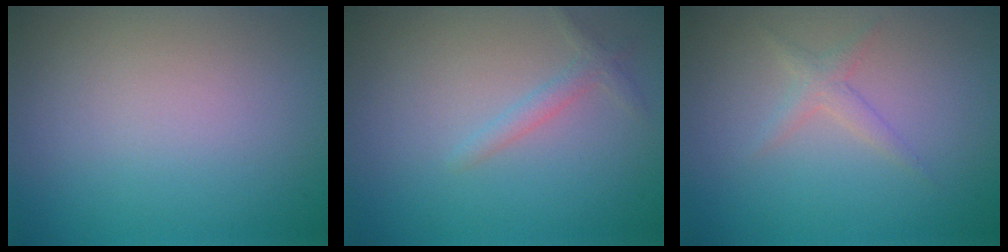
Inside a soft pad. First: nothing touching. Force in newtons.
{"total": 1.4, "press": 1.4, "slide": 0.1}
{"total": 1.4, "press": 1.4, "slide": 0.0}